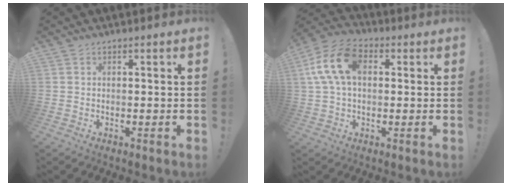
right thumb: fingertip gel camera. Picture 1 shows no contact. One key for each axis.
{"total": 14.9, "fx": 3.0, "fy": 9.5, "fz": 11.0, "tx": -0.221, "ty": 0.014, "tz": 0.059}